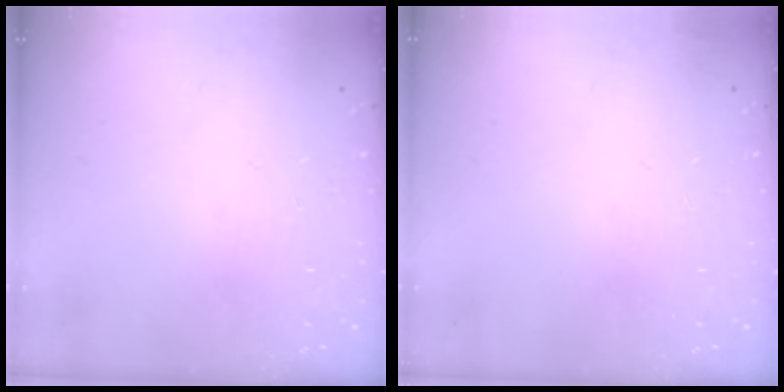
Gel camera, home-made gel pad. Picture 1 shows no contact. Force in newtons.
{"total": 2.2, "press": 2.1, "slide": 0.8}